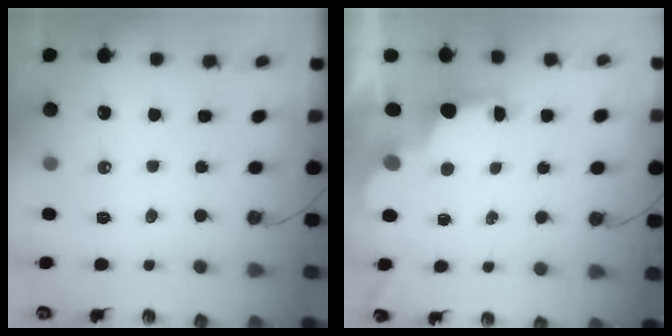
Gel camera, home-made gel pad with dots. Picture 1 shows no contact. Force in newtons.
{"total": 2.5, "press": 2.4, "slide": 0.7}